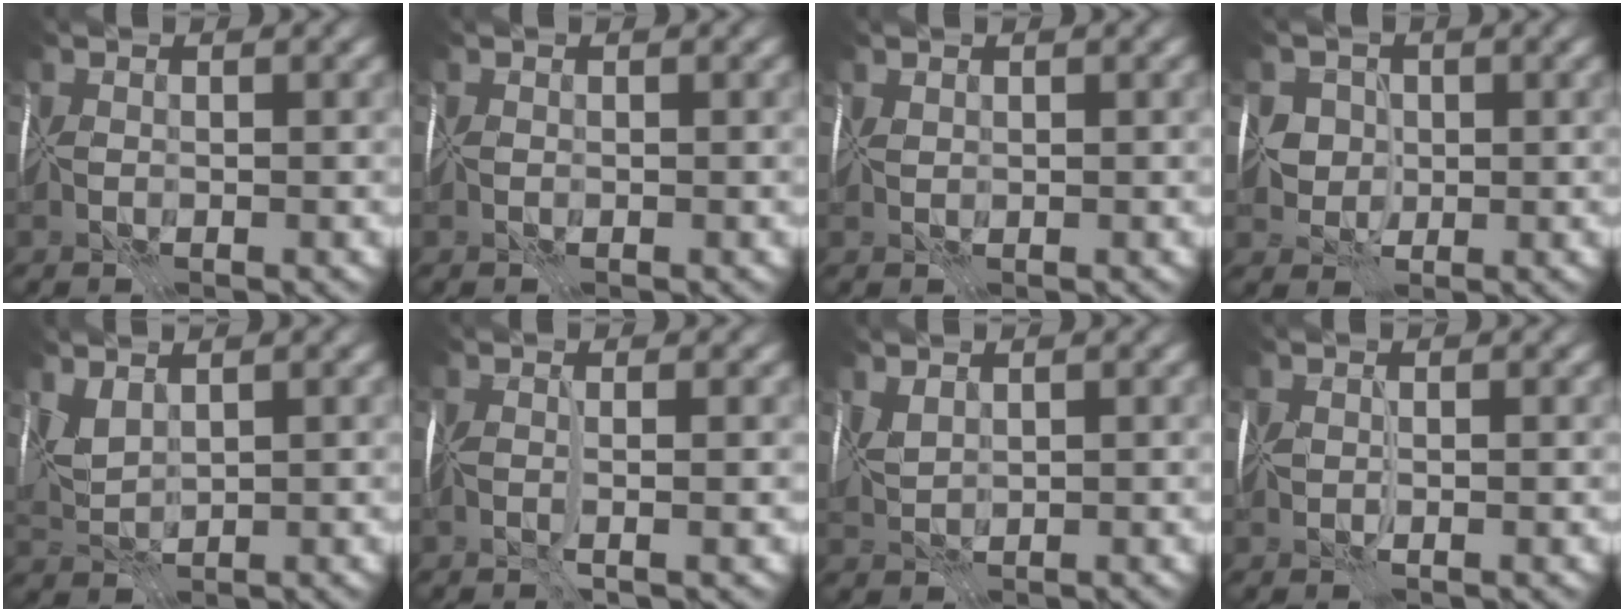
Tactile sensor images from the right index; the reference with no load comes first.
{"total": 0.0}
{"total": 0.6, "force": [0.6, 0.1, 0.1], "torque": [-0.008, 0.006, 0.011]}
{"total": 3.9, "force": [0.8, 3.4, 1.8], "torque": [-0.026, 0.012, 0.008]}
{"total": 2.3, "force": [1.5, 0.9, 1.5], "torque": [-0.039, 0.002, 0.034]}
{"total": 2.3, "force": [0.0, 0.4, 2.3], "torque": [-0.032, 0.000, -0.002]}
{"total": 1.5, "force": [1.0, 0.5, 1.0], "torque": [-0.030, 0.003, 0.025]}
{"total": 1.5, "force": [0.3, 0.6, 1.3], "torque": [-0.022, 0.001, 0.005]}